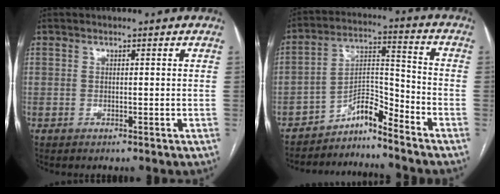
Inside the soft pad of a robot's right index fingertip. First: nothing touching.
{"total": 5.9, "force": [-5.5, 0.7, 2.0], "torque": [-0.030, 0.029, -0.095]}